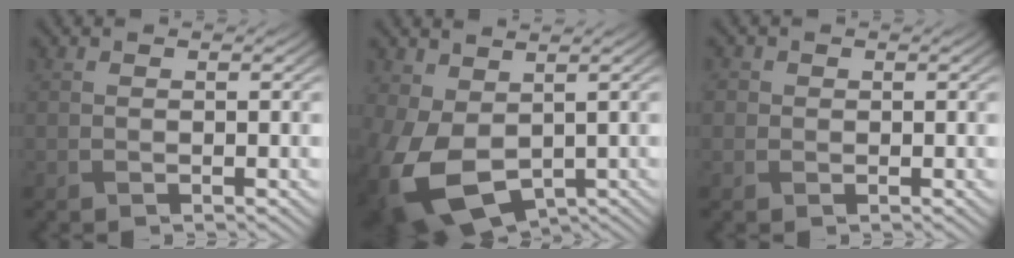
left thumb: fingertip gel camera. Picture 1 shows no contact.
{"total": 11.6, "force": [-1.3, 7.7, 8.6], "torque": [-0.229, -0.043, -0.001]}
{"total": 1.2, "force": [0.1, 1.1, 0.2], "torque": [0.000, -0.001, 0.001]}